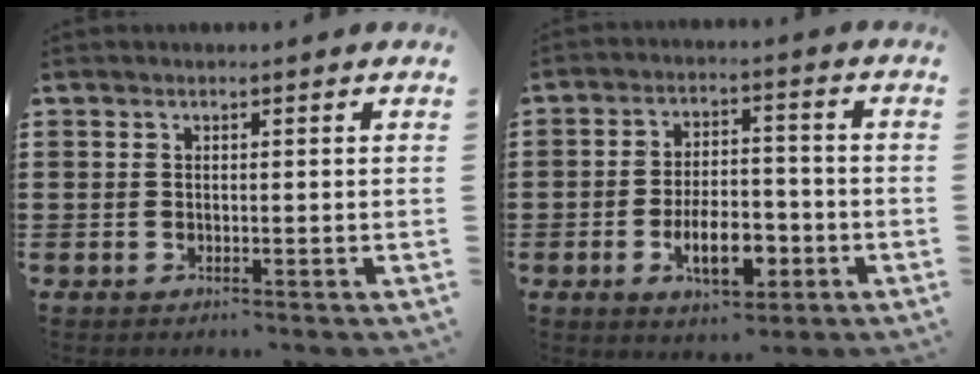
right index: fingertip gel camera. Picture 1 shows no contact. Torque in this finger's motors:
{"motor_torque": [1.05, 1.08, 0.30, 0.18]}